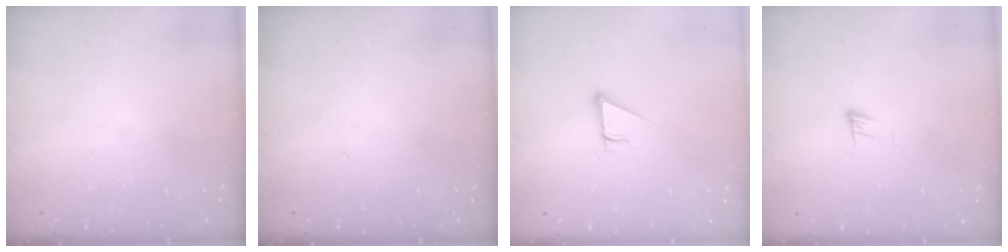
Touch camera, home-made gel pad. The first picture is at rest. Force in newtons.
{"total": 0.0}
{"total": 2.9, "press": 2.8, "slide": 0.2}
{"total": 5.2, "press": 5.2, "slide": 0.5}